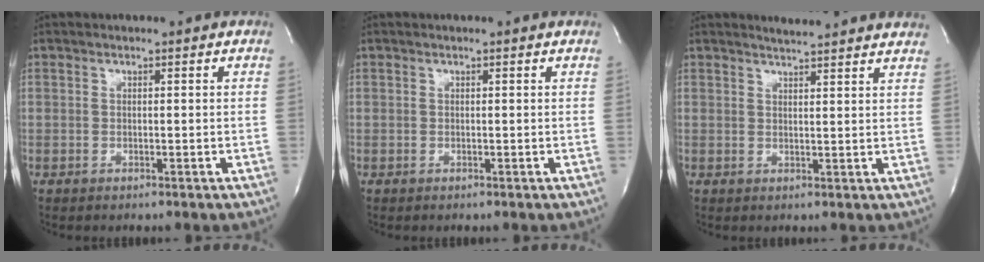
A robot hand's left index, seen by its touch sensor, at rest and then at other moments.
{"total": 1.1, "force": [1.1, 0.1, 0.3], "torque": [-0.010, 0.006, 0.010]}
{"total": 8.3, "force": [7.9, 0.5, 2.6], "torque": [-0.040, 0.006, 0.087]}